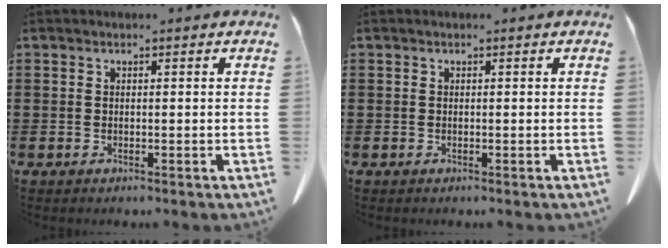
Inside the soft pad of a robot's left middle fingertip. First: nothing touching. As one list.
[{"total": 0.0}]